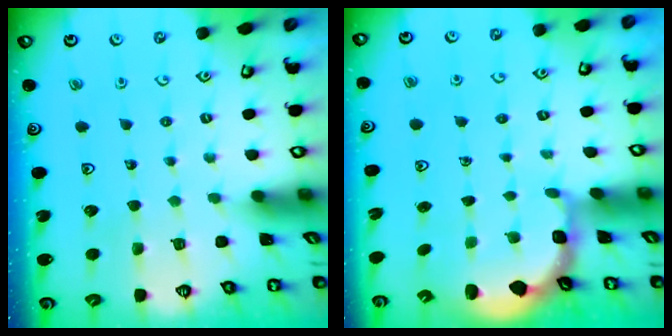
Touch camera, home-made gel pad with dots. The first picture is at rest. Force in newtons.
{"total": 2.7, "press": 2.0, "slide": 1.7}